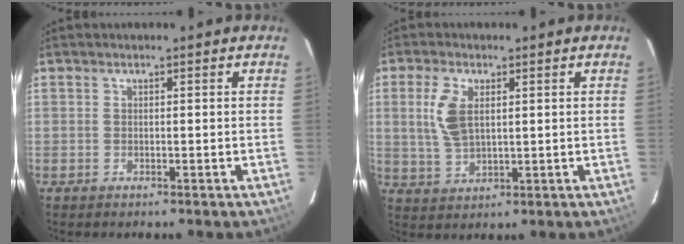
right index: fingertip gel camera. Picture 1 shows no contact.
{"total": 7.2, "force": [1.9, 3.7, 5.9], "torque": [-0.125, 0.003, 0.042]}